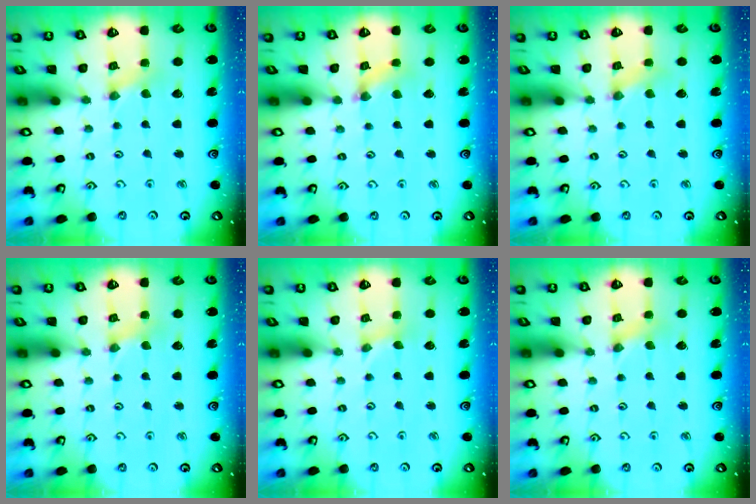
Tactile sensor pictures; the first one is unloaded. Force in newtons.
{"total": 1.5, "press": 1.4, "slide": 0.3}
{"total": 1.7, "press": 1.7, "slide": 0.4}
{"total": 0.0}
{"total": 0.0}
{"total": 0.0}